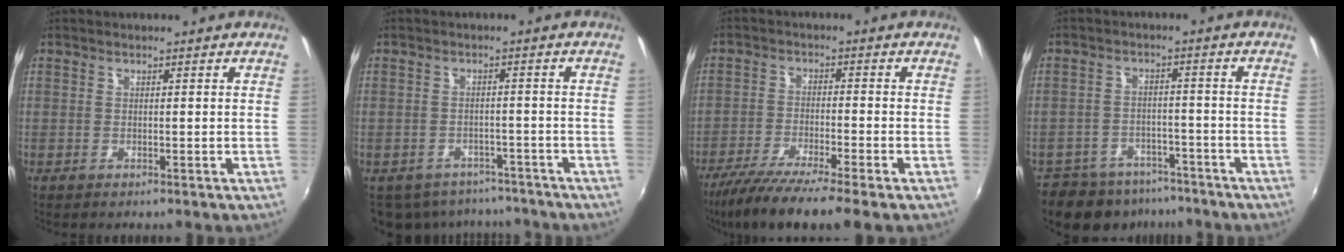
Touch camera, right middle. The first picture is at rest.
{"total": 11.2, "force": [-8.9, 6.0, 3.3], "torque": [-0.085, 0.003, -0.110]}
{"total": 11.2, "force": [-9.0, -0.2, 6.6], "torque": [-0.141, -0.034, -0.153]}
{"total": 12.0, "force": [-9.6, 6.3, 3.6], "torque": [-0.096, 0.003, -0.136]}